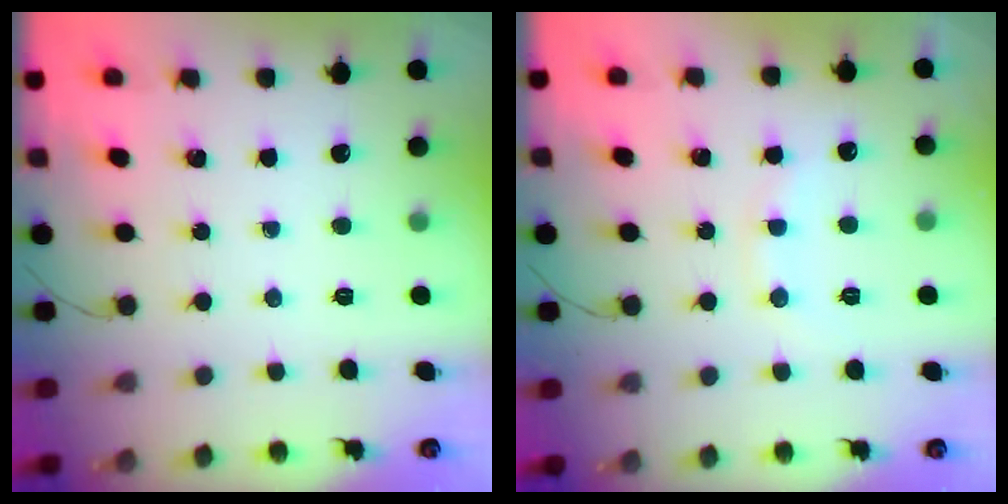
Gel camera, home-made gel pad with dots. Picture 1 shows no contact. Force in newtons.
{"total": 8.3, "press": 8.2, "slide": 1.2}